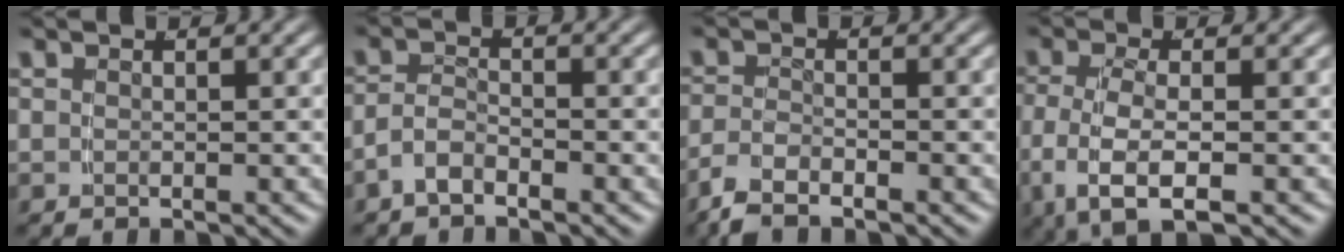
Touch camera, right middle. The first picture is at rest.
{"total": 2.6, "force": [-2.0, 1.3, 1.1], "torque": [-0.025, -0.010, -0.036]}
{"total": 2.7, "force": [-2.2, 1.0, 1.3], "torque": [-0.036, -0.008, -0.038]}
{"total": 6.2, "force": [-1.9, 3.5, 4.8], "torque": [-0.121, -0.027, -0.017]}